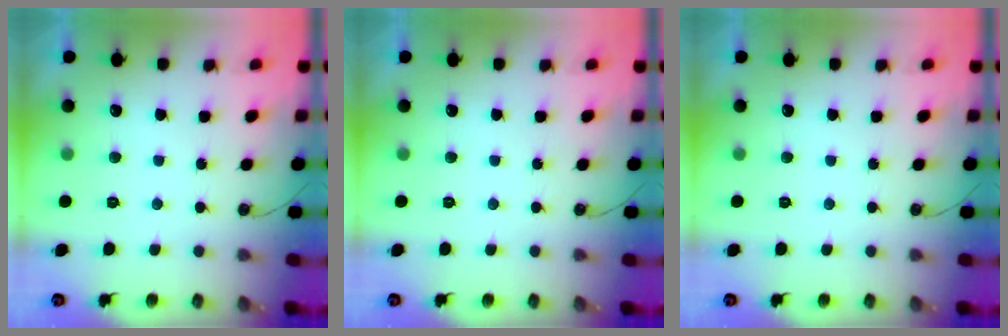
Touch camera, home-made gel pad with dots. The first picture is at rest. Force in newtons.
{"total": 0.0}
{"total": 0.0}